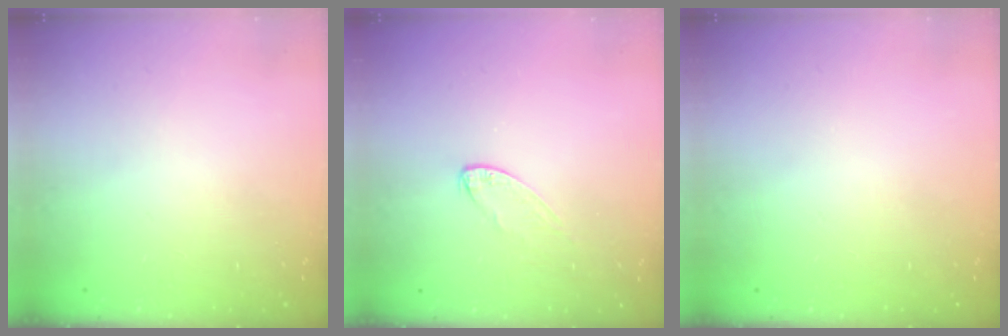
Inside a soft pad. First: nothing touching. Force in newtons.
{"total": 5.2, "press": 5.2, "slide": 0.5}
{"total": 0.0}